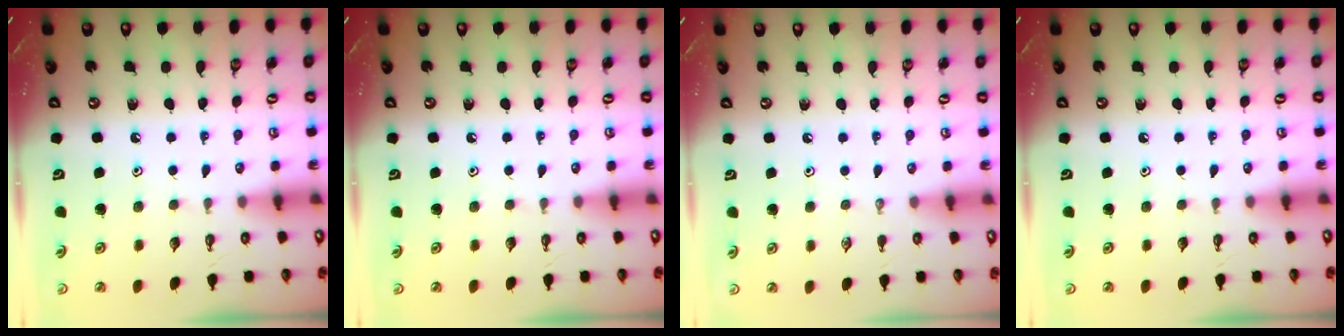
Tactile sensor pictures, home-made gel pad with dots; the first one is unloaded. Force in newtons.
{"total": 0.0}
{"total": 0.0}
{"total": 0.0}